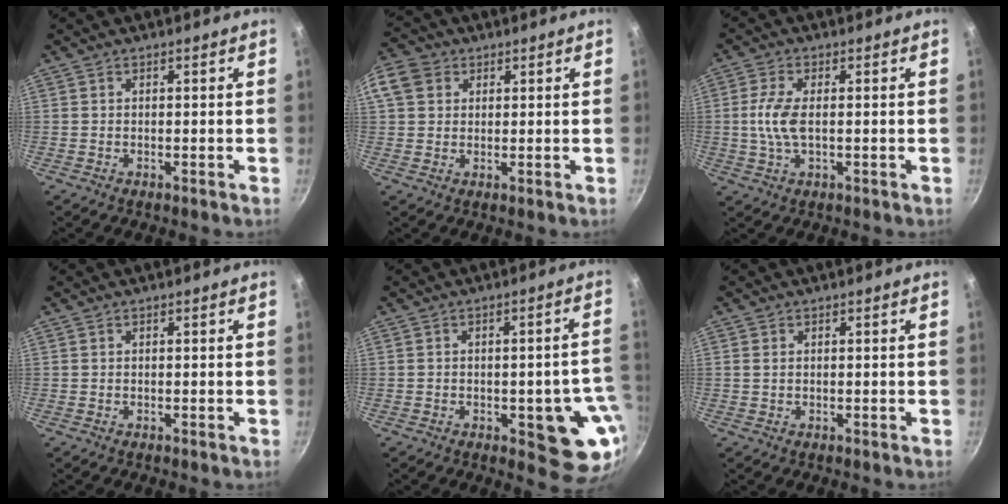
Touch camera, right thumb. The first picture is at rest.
{"total": 9.0, "force": [3.0, 7.3, 4.4], "torque": [-0.087, 0.012, 0.045]}
{"total": 6.0, "force": [-0.1, 2.5, 5.5], "torque": [-0.126, 0.002, -0.005]}
{"total": 0.0}
{"total": 12.3, "force": [-3.1, 5.6, 10.6], "torque": [-0.066, 0.008, -0.035]}
{"total": 0.8, "force": [0.1, 0.6, 0.5], "torque": [-0.010, 0.002, 0.002]}